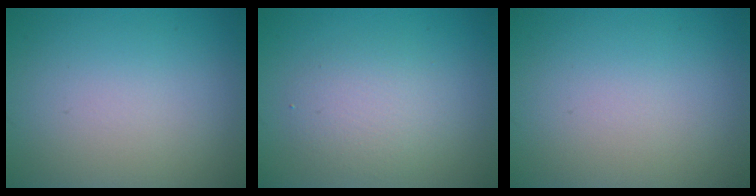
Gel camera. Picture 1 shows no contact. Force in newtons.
{"total": 2.9, "press": 2.9, "slide": 0.0}
{"total": 0.0}